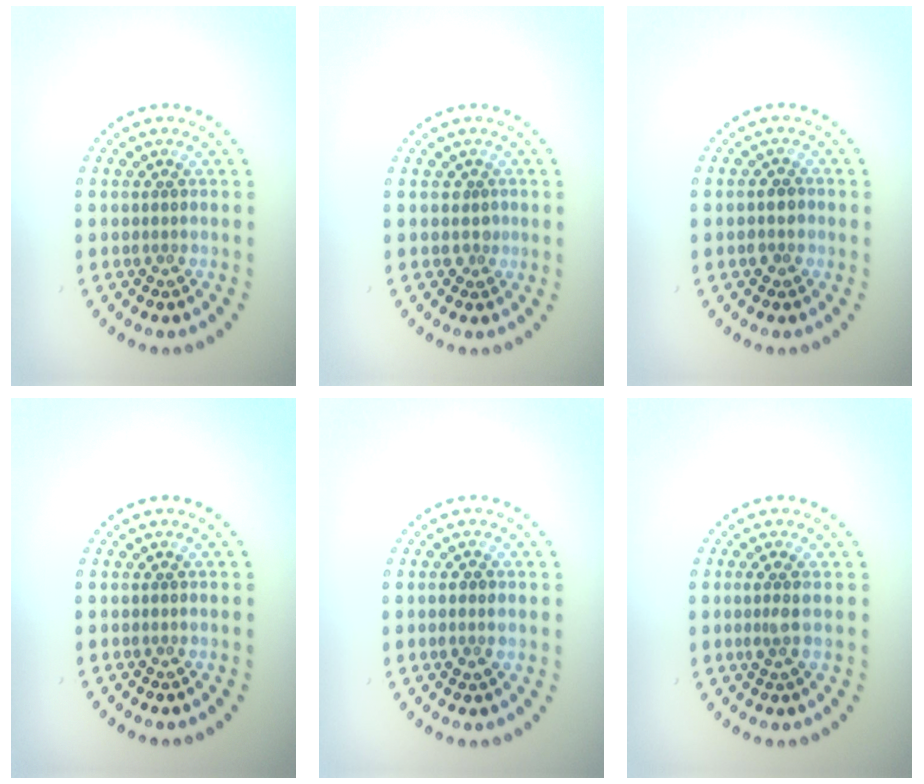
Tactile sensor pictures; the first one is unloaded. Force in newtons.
{"total": 1.0, "press": 0.6, "slide": 0.8}
{"total": 1.7, "press": 1.5, "slide": 0.7}
{"total": 0.0}
{"total": 1.4, "press": 1.3, "slide": 0.4}
{"total": 1.4, "press": 1.1, "slide": 0.8}